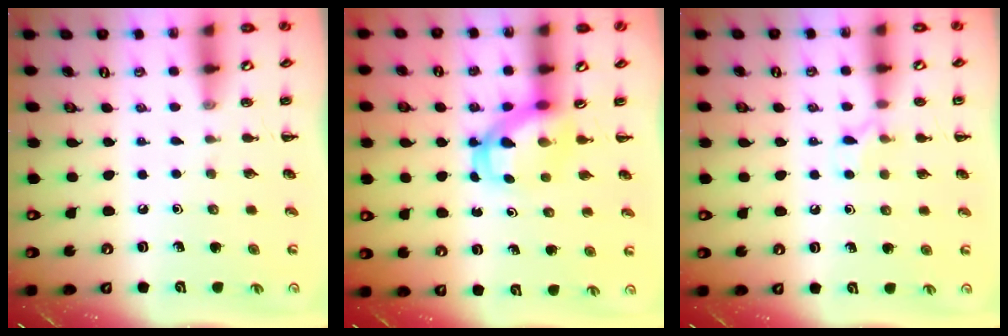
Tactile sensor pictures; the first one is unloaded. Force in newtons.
{"total": 5.2, "press": 5.1, "slide": 0.8}
{"total": 6.1, "press": 5.7, "slide": 2.1}